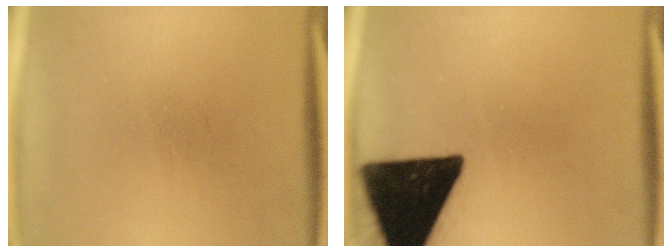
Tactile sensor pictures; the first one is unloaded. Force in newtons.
{"total": 18.9}